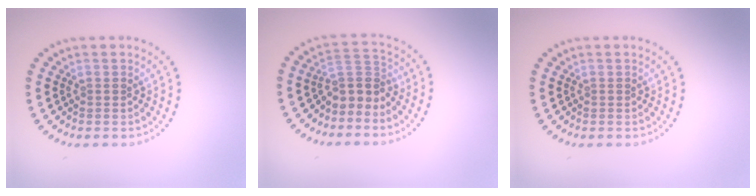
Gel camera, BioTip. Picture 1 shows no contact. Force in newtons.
{"total": 3.0, "press": 2.1, "slide": 2.0}
{"total": 0.0}